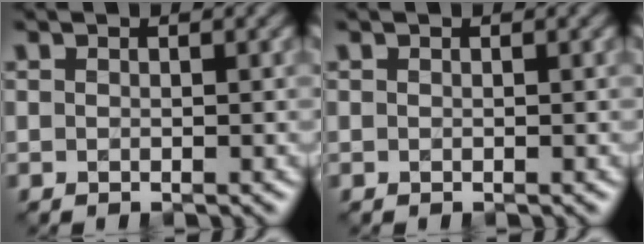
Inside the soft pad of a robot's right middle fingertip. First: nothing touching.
{"total": 0.0}